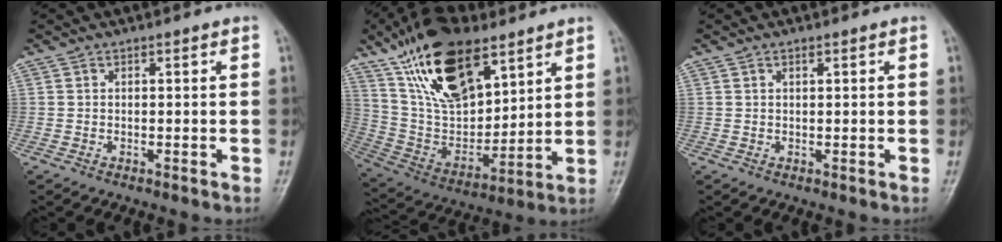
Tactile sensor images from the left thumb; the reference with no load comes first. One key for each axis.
{"total": 22.0, "fx": 12.7, "fy": 10.3, "fz": 14.7, "tx": -0.236, "ty": -0.049, "tz": 0.244}
{"total": 0.7, "fx": 0.4, "fy": 0.3, "fz": 0.5, "tx": -0.009, "ty": -0.001, "tz": 0.006}